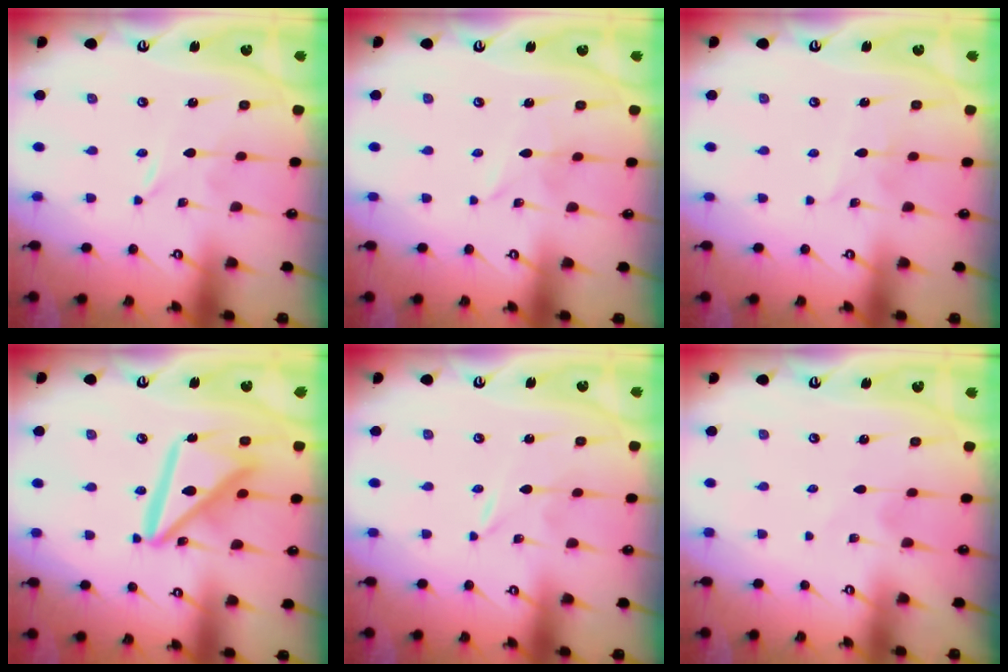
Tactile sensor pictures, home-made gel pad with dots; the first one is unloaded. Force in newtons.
{"total": 1.5, "press": 1.4, "slide": 0.2}
{"total": 5.1, "press": 5.1, "slide": 0.4}
{"total": 16.0, "press": 15.9, "slide": 1.7}
{"total": 0.0}
{"total": 0.9, "press": 0.8, "slide": 0.1}